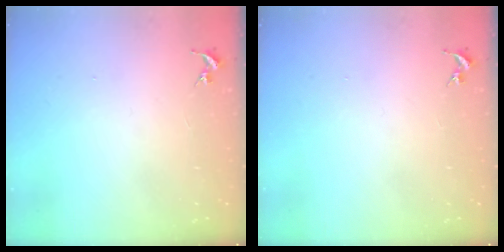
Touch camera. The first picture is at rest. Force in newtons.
{"total": 0.0}